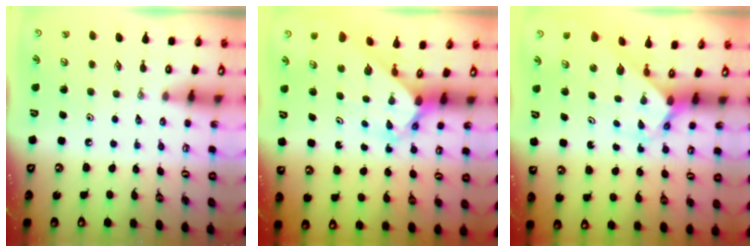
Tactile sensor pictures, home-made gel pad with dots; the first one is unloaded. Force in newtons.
{"total": 2.7, "press": 2.7, "slide": 0.2}
{"total": 2.6, "press": 2.6, "slide": 0.2}